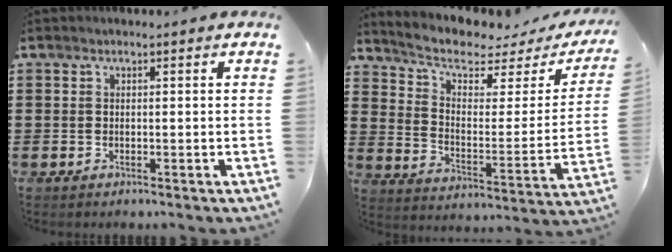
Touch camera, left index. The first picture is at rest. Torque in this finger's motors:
{"motor_torque": [2.14, 0.00, 0.59, 0.10]}